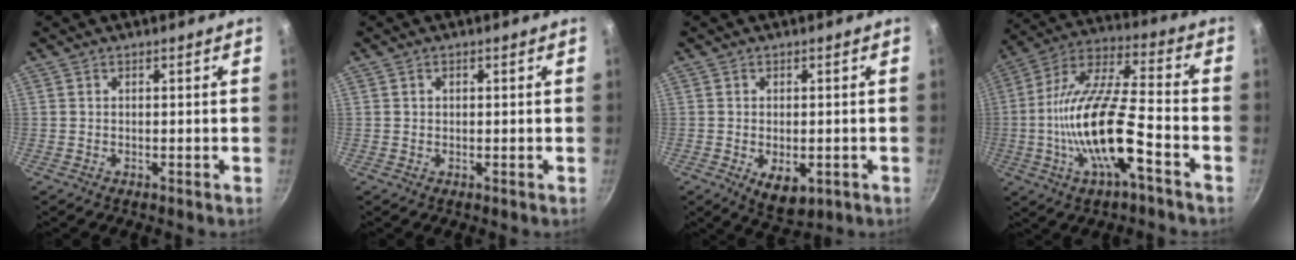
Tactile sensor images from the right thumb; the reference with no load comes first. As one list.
[{"total": 0.7, "force": [0.1, 0.6, 0.3], "torque": [-0.004, 0.005, 0.003]}, {"total": 6.4, "force": [-1.8, 3.7, 4.9], "torque": [-0.061, -0.005, -0.015]}, {"total": 19.4, "force": [-6.0, 6.2, 17.4], "torque": [-0.328, 0.037, -0.124]}]